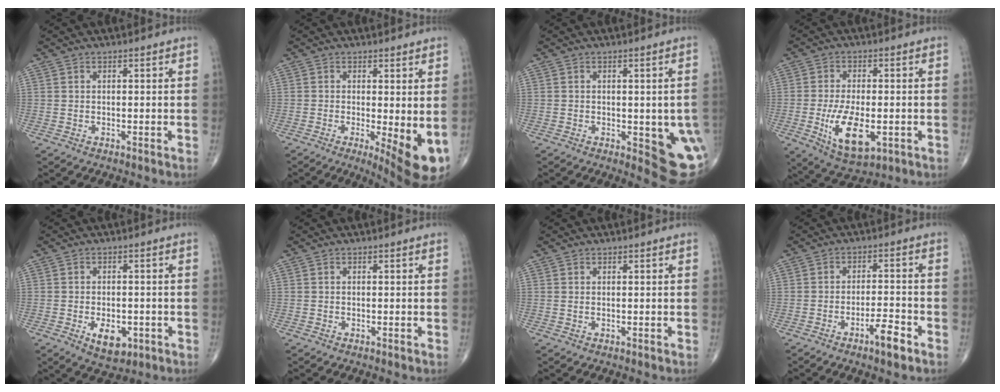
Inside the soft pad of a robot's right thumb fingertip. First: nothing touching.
{"total": 9.1, "force": [-1.6, 2.6, 8.6], "torque": [-0.119, -0.022, -0.018]}
{"total": 10.9, "force": [-2.1, 4.1, 9.8], "torque": [-0.090, -0.012, -0.017]}
{"total": 11.4, "force": [-2.9, 5.4, 9.6], "torque": [-0.167, -0.010, -0.039]}
{"total": 6.3, "force": [-2.2, 3.7, 4.6], "torque": [-0.059, 0.002, -0.024]}
{"total": 0.0}
{"total": 0.0}
{"total": 5.5, "force": [-3.4, 1.3, 4.2], "torque": [-0.069, 0.022, -0.053]}